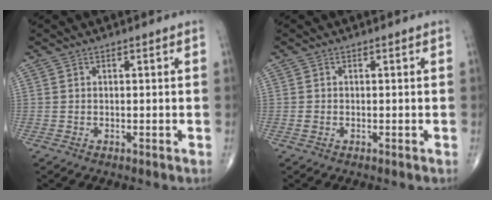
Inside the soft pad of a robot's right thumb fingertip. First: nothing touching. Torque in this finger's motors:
{"motor_torque": [-0.26, -0.12, -0.33, -0.28, 0.00]}